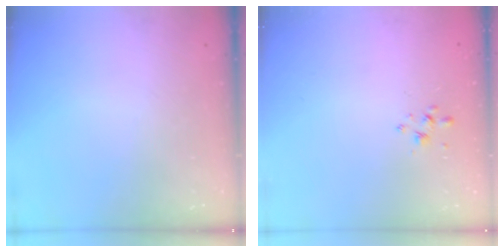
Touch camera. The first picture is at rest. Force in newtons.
{"total": 2.7, "press": 2.5, "slide": 0.8}